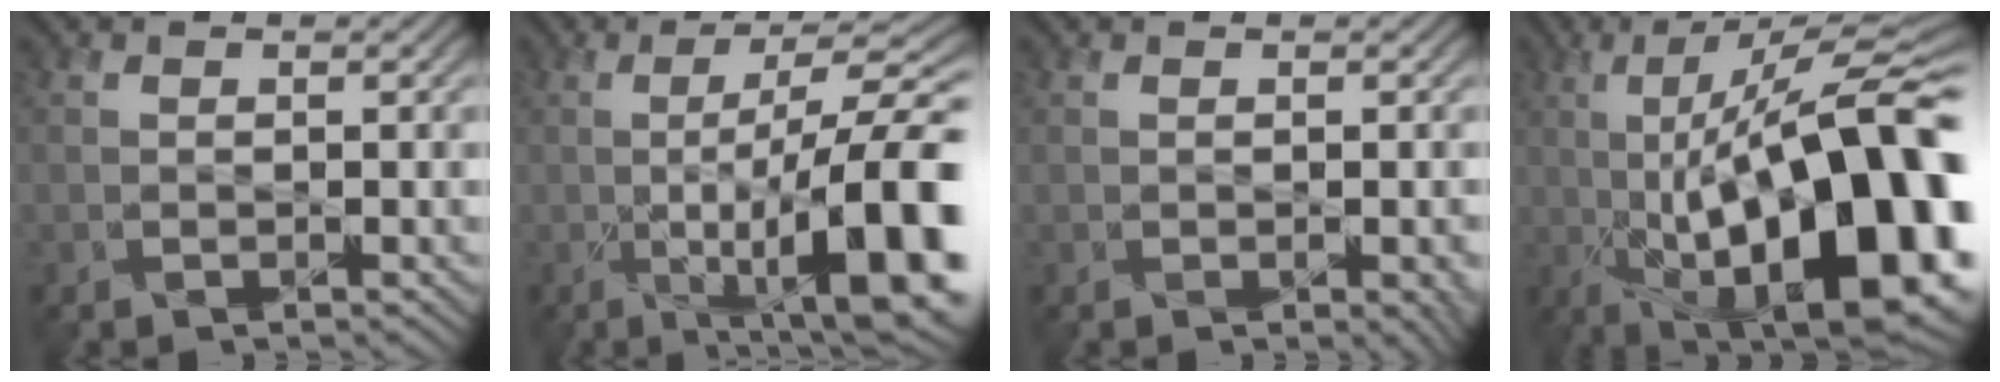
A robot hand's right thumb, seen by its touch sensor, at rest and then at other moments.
{"total": 17.2, "force": [-3.6, 4.8, 16.1], "torque": [-0.230, -0.013, -0.041]}
{"total": 2.6, "force": [-0.8, 0.9, 2.3], "torque": [-0.025, -0.004, -0.001]}
{"total": 21.3, "force": [-2.9, 7.0, 19.9], "torque": [-0.279, 0.023, -0.051]}